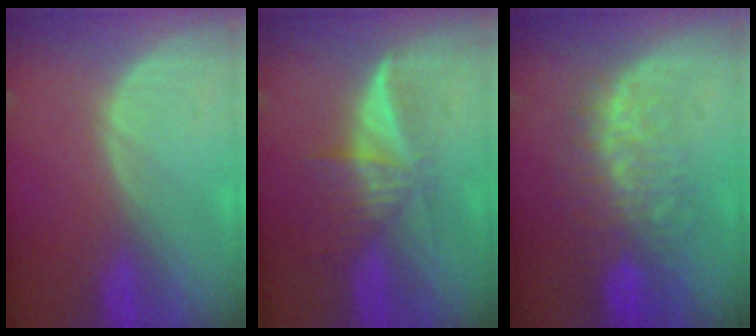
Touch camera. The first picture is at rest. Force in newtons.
{"total": 6.1, "press": 5.5, "slide": 2.5}
{"total": 9.9, "press": 8.4, "slide": 5.2}